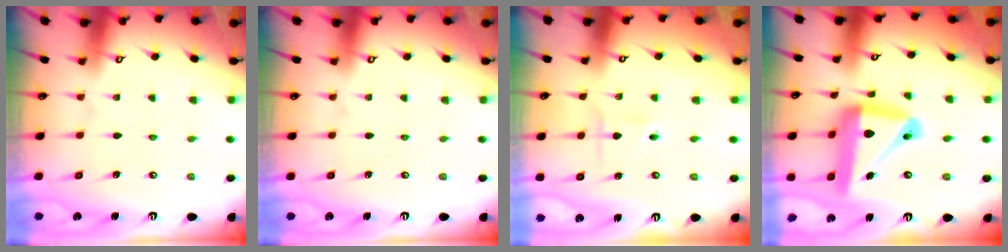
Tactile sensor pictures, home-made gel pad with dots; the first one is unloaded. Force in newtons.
{"total": 0.0}
{"total": 1.9, "press": 1.8, "slide": 0.5}
{"total": 19.2, "press": 19.1, "slide": 2.0}